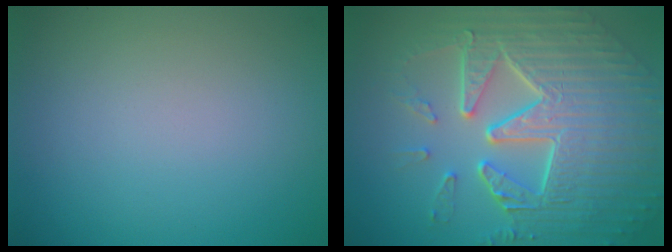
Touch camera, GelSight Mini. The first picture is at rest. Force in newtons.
{"total": 9.7, "press": 6.6, "slide": 7.1}